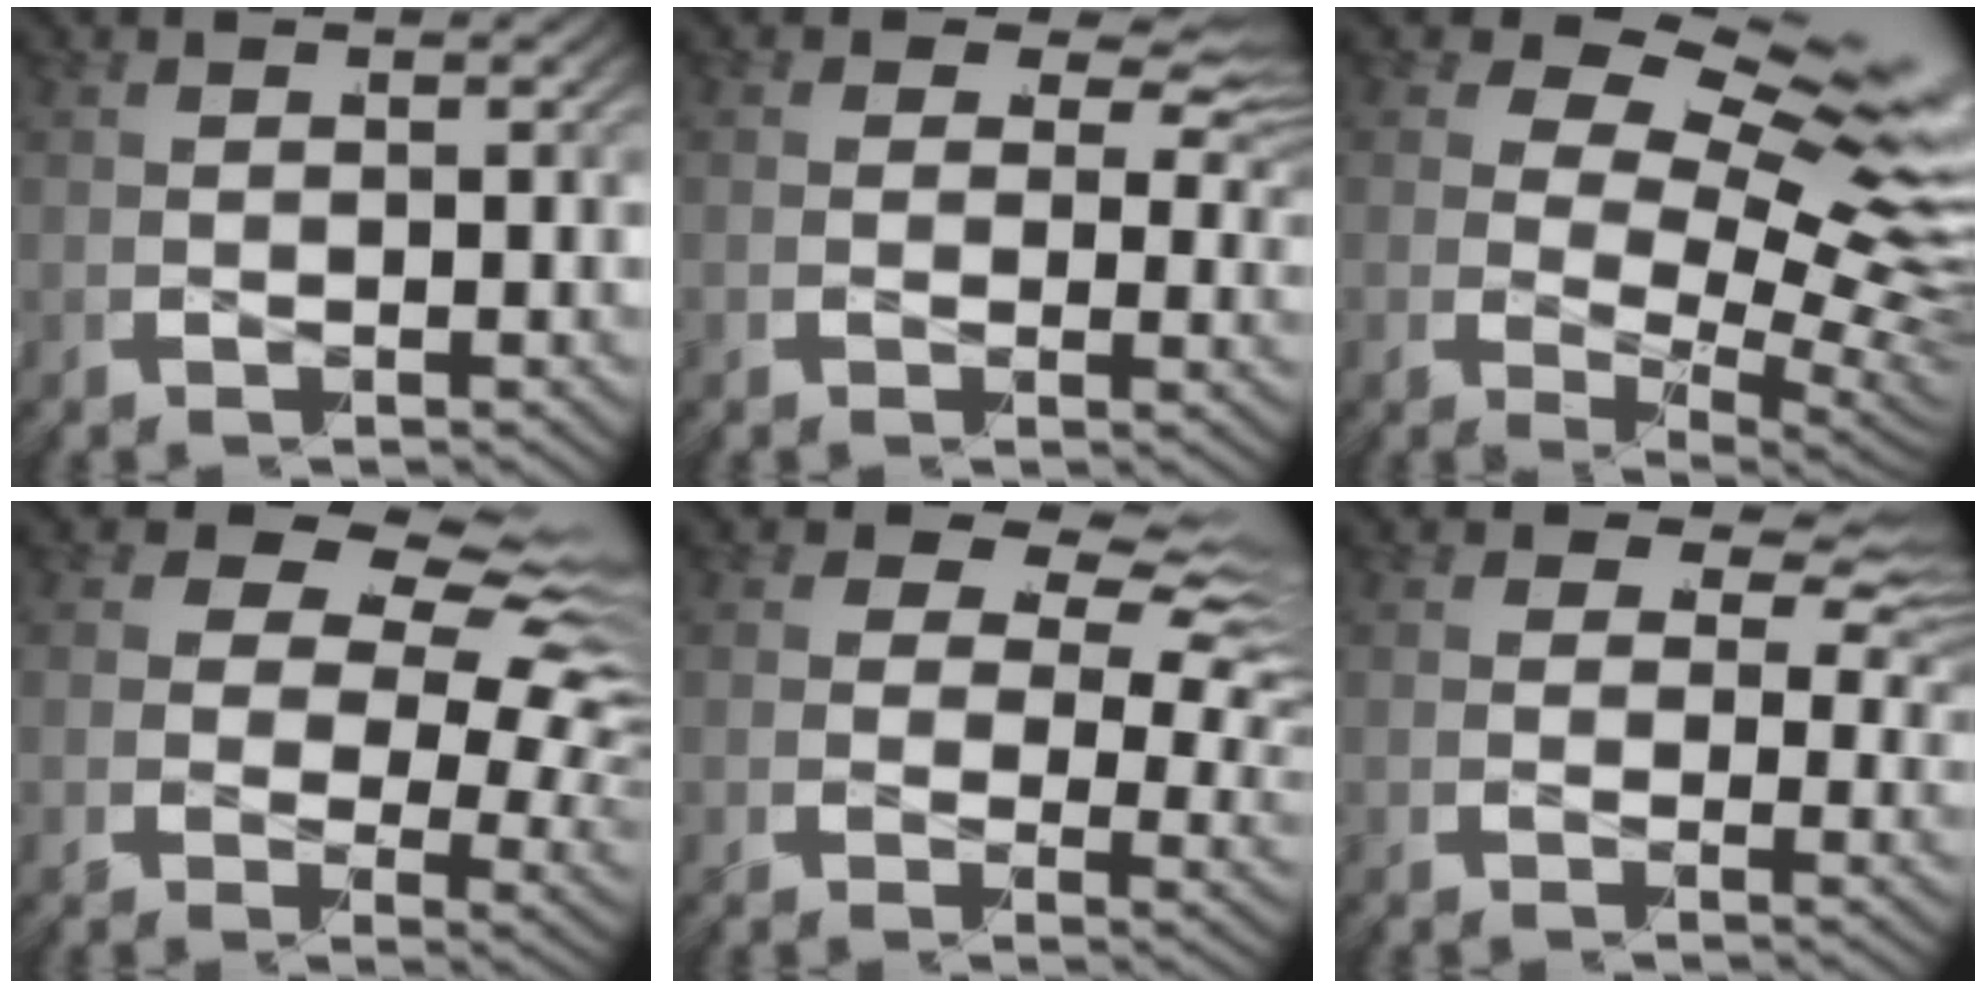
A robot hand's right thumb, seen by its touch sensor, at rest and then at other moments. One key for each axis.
{"total": 4.5, "fx": 1.2, "fy": 2.6, "fz": 3.5, "tx": -0.047, "ty": -0.002, "tz": 0.016}
{"total": 14.1, "fx": 1.4, "fy": 8.3, "fz": 11.3, "tx": -0.191, "ty": -0.030, "tz": 0.034}
{"total": 11.4, "fx": 1.4, "fy": 7.4, "fz": 8.6, "tx": -0.140, "ty": -0.015, "tz": 0.024}
{"total": 8.1, "fx": 2.1, "fy": 4.9, "fz": 6.1, "tx": -0.080, "ty": 0.002, "tz": 0.025}
{"total": 5.0, "fx": 1.5, "fy": 2.8, "fz": 3.9, "tx": -0.050, "ty": 0.002, "tz": 0.018}